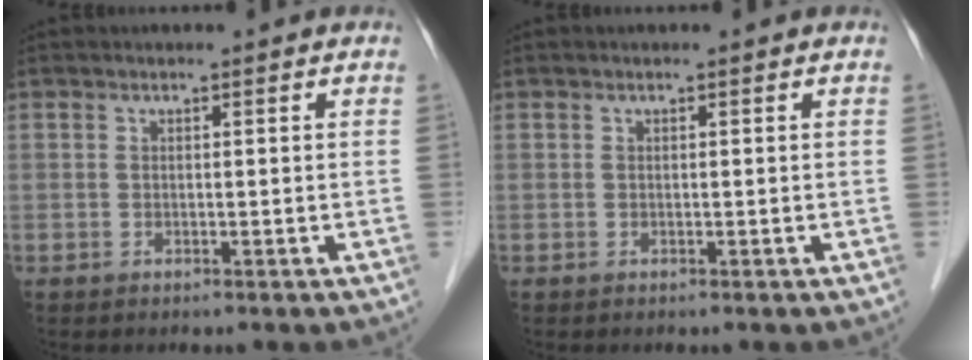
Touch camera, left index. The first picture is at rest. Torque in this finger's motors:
{"motor_torque": [-0.04, 0.06, 0.00, 0.00]}